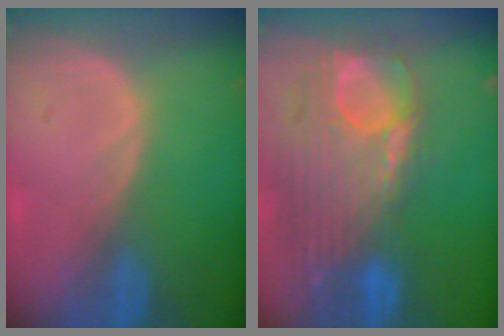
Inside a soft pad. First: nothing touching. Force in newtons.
{"total": 12.8, "press": 10.8, "slide": 6.9}